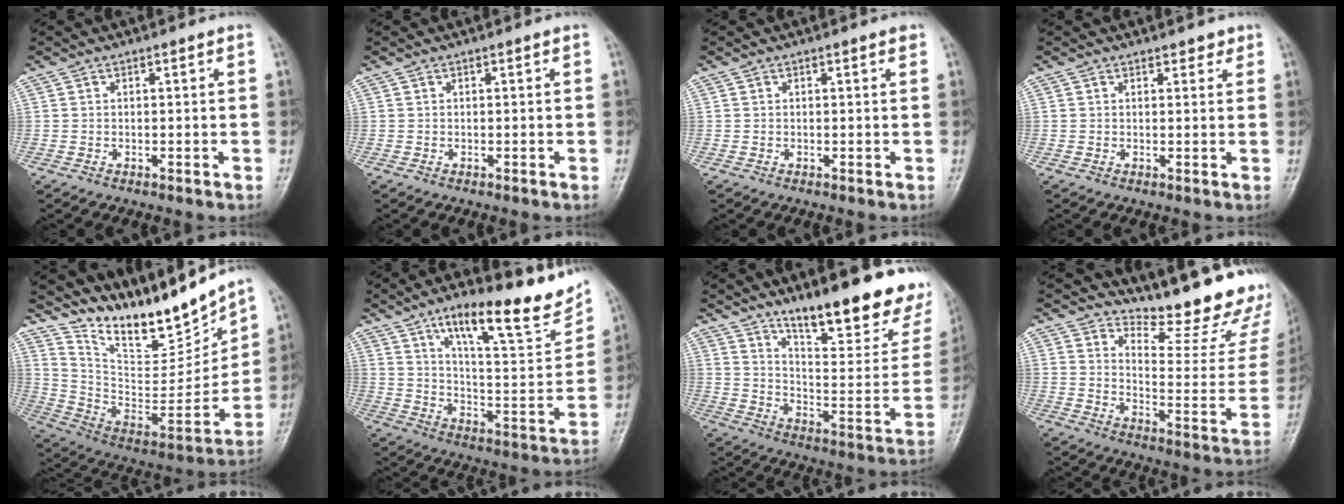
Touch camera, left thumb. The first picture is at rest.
{"total": 0.0}
{"total": 0.6, "force": [0.4, 0.1, 0.4], "torque": [-0.005, 0.000, 0.000]}
{"total": 1.7, "force": [1.3, 0.9, 0.6], "torque": [0.007, -0.005, 0.011]}
{"total": 20.5, "force": [17.5, 4.9, 9.6], "torque": [-0.110, -0.113, 0.311]}
{"total": 21.5, "force": [14.0, 5.5, 15.4], "torque": [-0.190, -0.061, 0.220]}
{"total": 24.3, "force": [16.5, 6.8, 16.5], "torque": [-0.188, -0.093, 0.247]}
{"total": 19.9, "force": [16.6, 5.3, 9.5], "torque": [-0.084, -0.143, 0.214]}